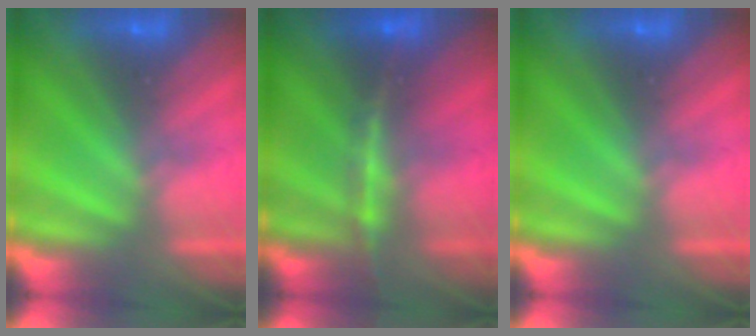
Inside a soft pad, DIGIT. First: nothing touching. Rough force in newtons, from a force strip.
{"total": 2.4}
{"total": 0.0}